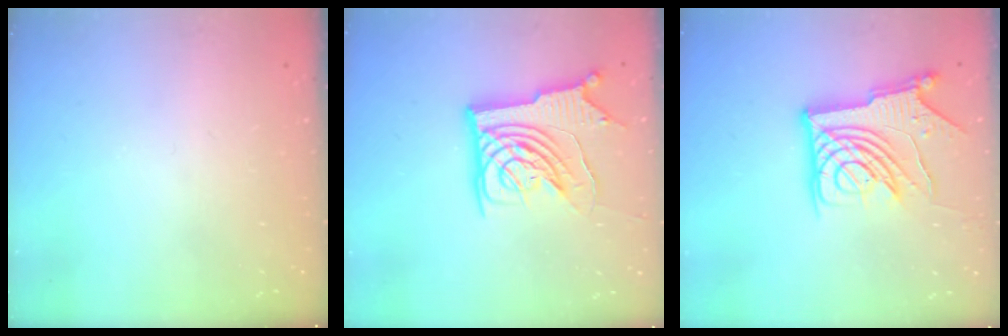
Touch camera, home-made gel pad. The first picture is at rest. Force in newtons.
{"total": 13.3, "press": 13.1, "slide": 1.9}
{"total": 14.9, "press": 14.8, "slide": 1.8}